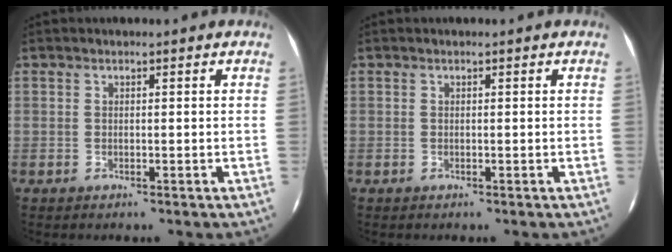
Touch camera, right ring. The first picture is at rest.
{"total": 0.0}